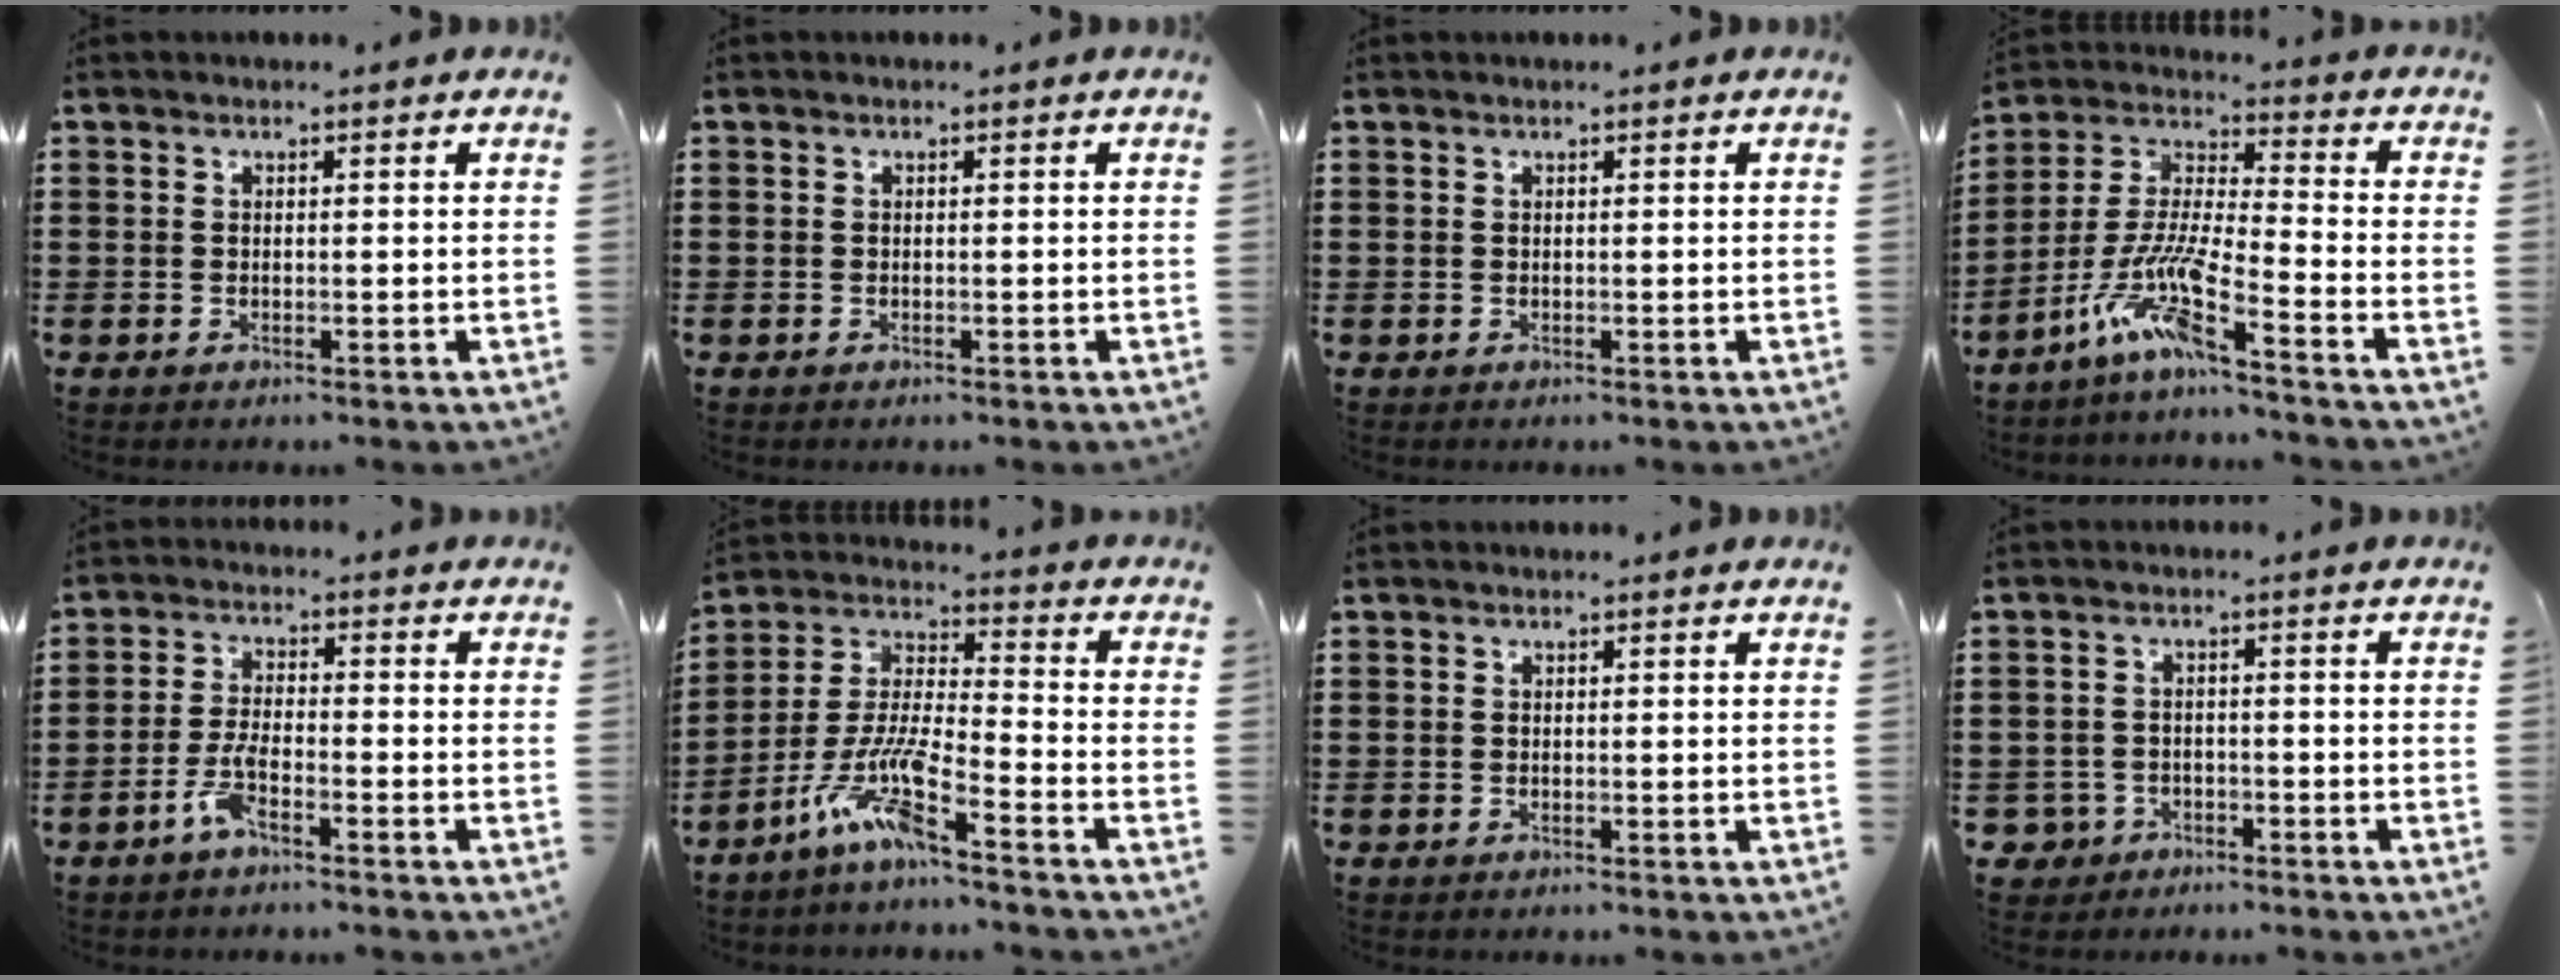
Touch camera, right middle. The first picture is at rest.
{"total": 0.0}
{"total": 0.0}
{"total": 10.5, "force": [-7.3, 0.7, 7.5], "torque": [-0.179, -0.025, -0.152]}
{"total": 4.5, "force": [-2.7, 1.0, 3.5], "torque": [-0.087, -0.003, -0.056]}
{"total": 9.8, "force": [-7.0, 0.9, 6.9], "torque": [-0.160, -0.016, -0.140]}
{"total": 0.0}
{"total": 2.8, "force": [-2.3, 1.6, 0.2], "torque": [-0.027, -0.007, -0.053]}